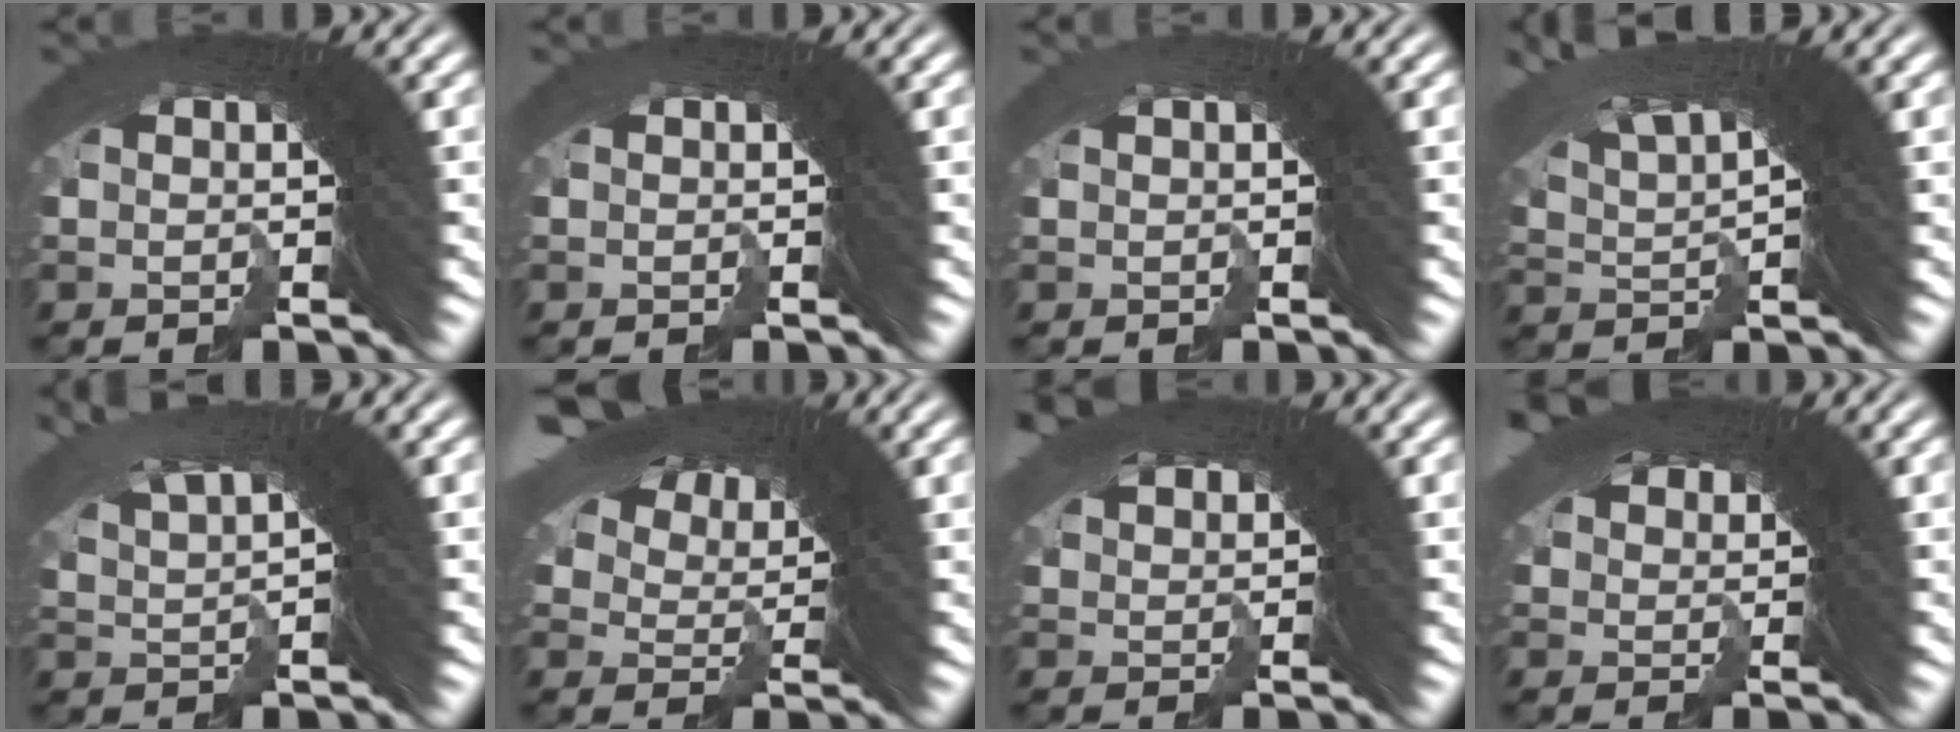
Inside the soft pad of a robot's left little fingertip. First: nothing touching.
{"total": 0.0}
{"total": 0.8, "force": [-0.1, -0.4, -0.7], "torque": [0.015, -0.001, -0.002]}
{"total": 5.3, "force": [3.9, 1.0, 3.5], "torque": [-0.063, 0.015, 0.071]}
{"total": 4.8, "force": [4.2, 0.2, 2.2], "torque": [-0.029, 0.033, 0.070]}
{"total": 4.7, "force": [3.4, 2.0, 2.5], "torque": [-0.041, -0.003, 0.064]}
{"total": 0.8, "force": [0.7, 0.1, 0.3], "torque": [0.010, -0.011, 0.022]}
{"total": 1.2, "force": [0.6, 1.0, 0.2], "torque": [0.009, -0.020, 0.021]}